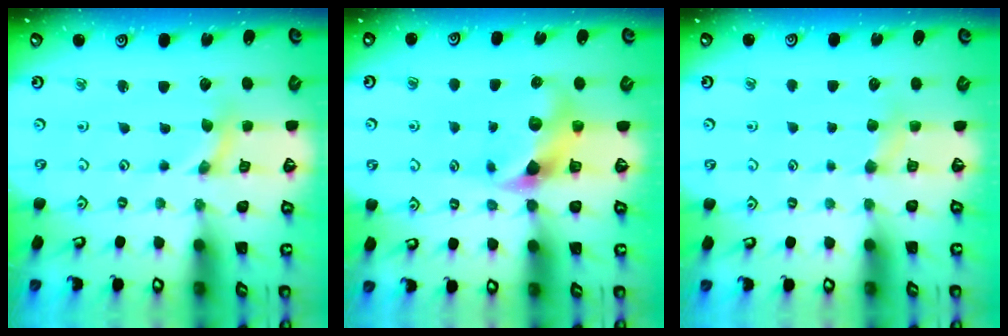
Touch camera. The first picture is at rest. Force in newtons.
{"total": 8.3, "press": 8.2, "slide": 1.1}
{"total": 3.7, "press": 3.7, "slide": 0.6}